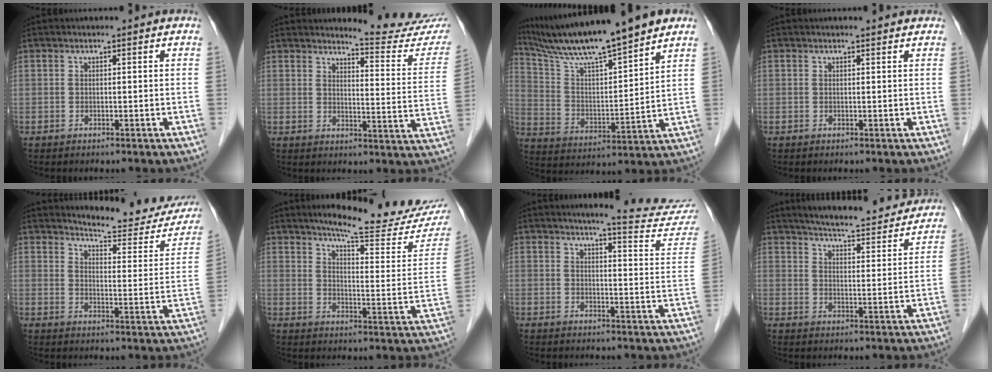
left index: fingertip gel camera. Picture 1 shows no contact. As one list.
[{"total": 13.3, "force": [13.0, 0.3, 3.0], "torque": [-0.029, -0.094, 0.136]}, {"total": 15.8, "force": [13.6, -0.2, 8.2], "torque": [-0.148, 0.005, 0.241]}, {"total": 1.6, "force": [1.6, 0.1, 0.4], "torque": [-0.011, 0.003, 0.014]}, {"total": 16.0, "force": [15.3, 2.7, 4.1], "torque": [-0.036, -0.068, 0.171]}, {"total": 20.7, "force": [18.1, 2.1, 9.8], "torque": [-0.125, -0.065, 0.220]}, {"total": 12.6, "force": [12.1, 0.3, 3.6], "torque": [-0.032, -0.063, 0.124]}, {"total": 18.9, "force": [17.3, 2.6, 7.0], "torque": [-0.097, -0.016, 0.222]}]